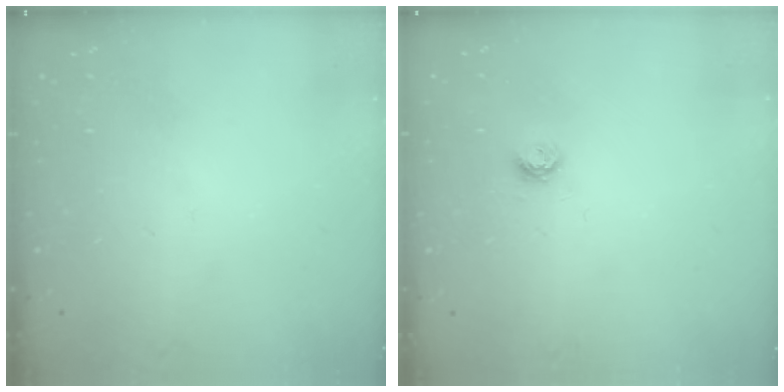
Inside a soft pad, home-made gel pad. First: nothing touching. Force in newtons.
{"total": 4.0, "press": 4.0, "slide": 0.5}